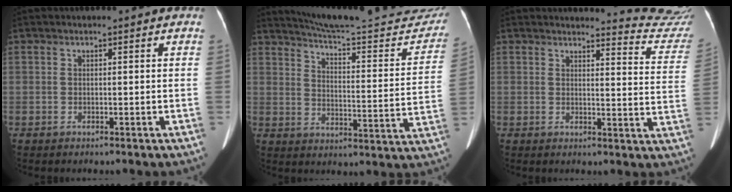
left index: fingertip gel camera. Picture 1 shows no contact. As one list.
[{"total": 27.0, "force": [25.1, 3.2, 9.5], "torque": [-0.133, -0.079, 0.313]}, {"total": 12.1, "force": [12.1, 0.0, 0.0], "torque": [0.021, -0.112, 0.102]}]